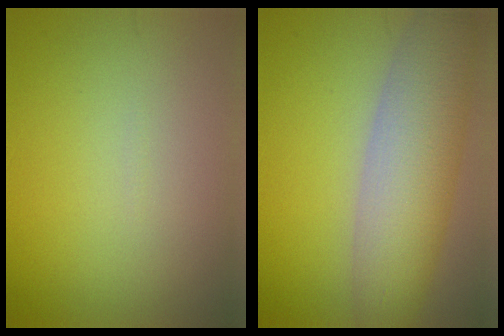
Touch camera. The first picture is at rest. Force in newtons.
{"total": 8.0, "press": 8.0, "slide": 0.4}